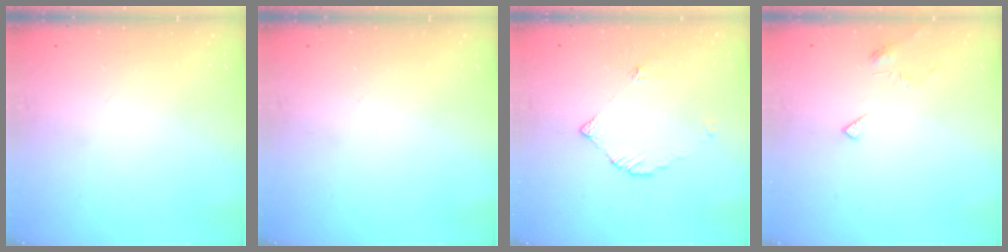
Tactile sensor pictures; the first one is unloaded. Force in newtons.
{"total": 0.0}
{"total": 3.3, "press": 3.3, "slide": 0.4}
{"total": 5.2, "press": 5.2, "slide": 0.5}